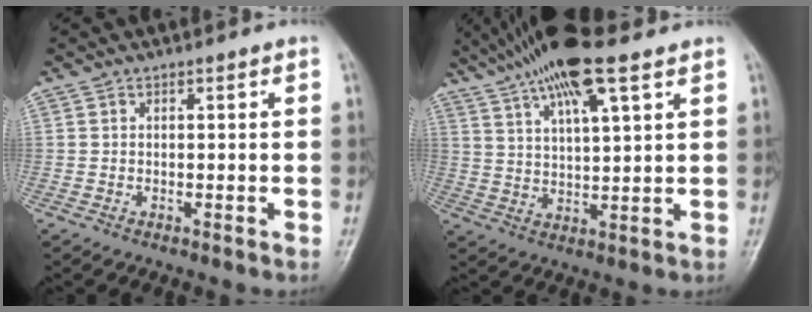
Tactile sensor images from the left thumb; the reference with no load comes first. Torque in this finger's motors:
{"motor_torque": [1.14, -0.23, 1.46, -1.31, 0.20]}